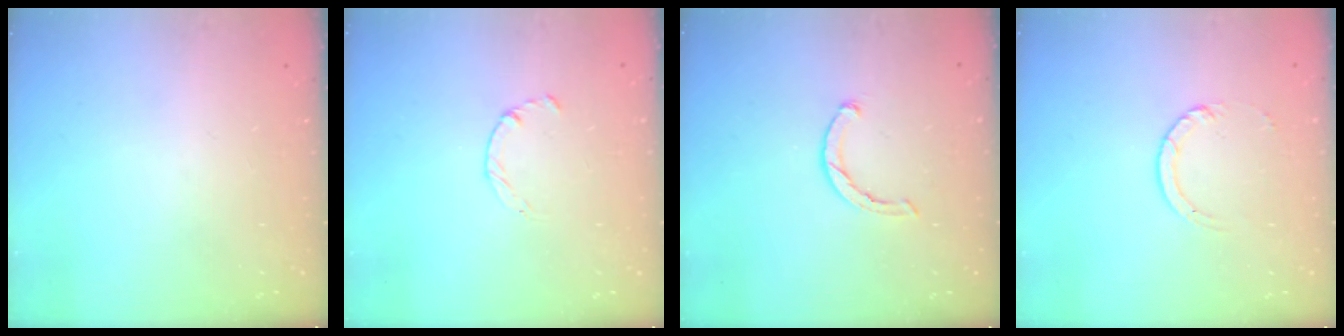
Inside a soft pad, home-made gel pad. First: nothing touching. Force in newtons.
{"total": 1.8, "press": 1.7, "slide": 0.3}
{"total": 2.3, "press": 2.3, "slide": 0.4}
{"total": 3.0, "press": 2.9, "slide": 0.4}